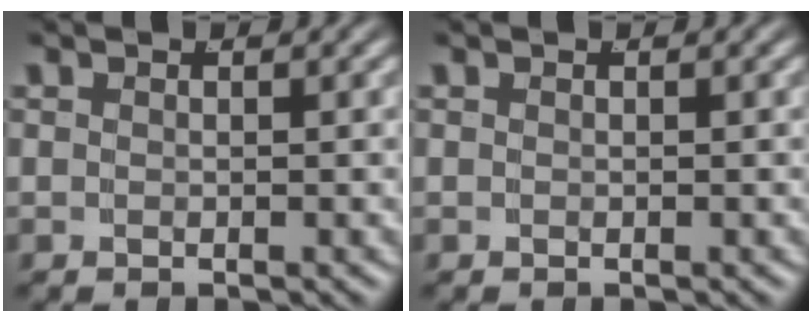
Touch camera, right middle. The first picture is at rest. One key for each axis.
{"total": 0.0}